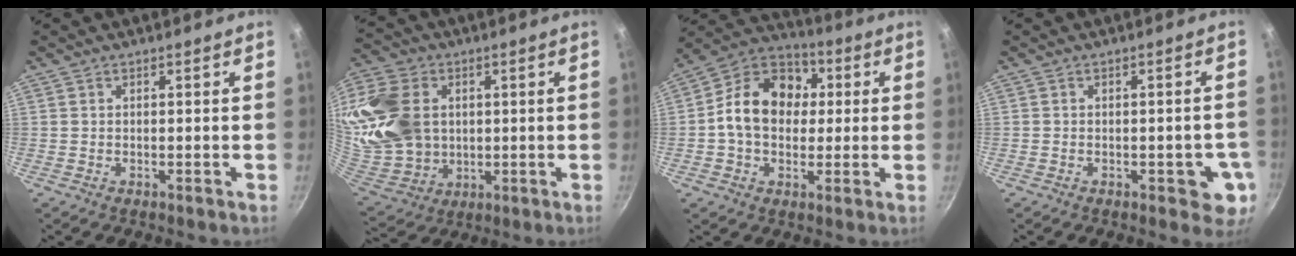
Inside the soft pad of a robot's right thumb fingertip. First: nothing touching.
{"total": 19.1, "force": [3.2, 14.7, 11.9], "torque": [-0.229, -0.008, 0.073]}
{"total": 15.4, "force": [1.2, 11.9, 9.6], "torque": [-0.126, 0.028, 0.000]}
{"total": 6.2, "force": [-1.7, 3.0, 5.1], "torque": [-0.031, 0.004, -0.021]}